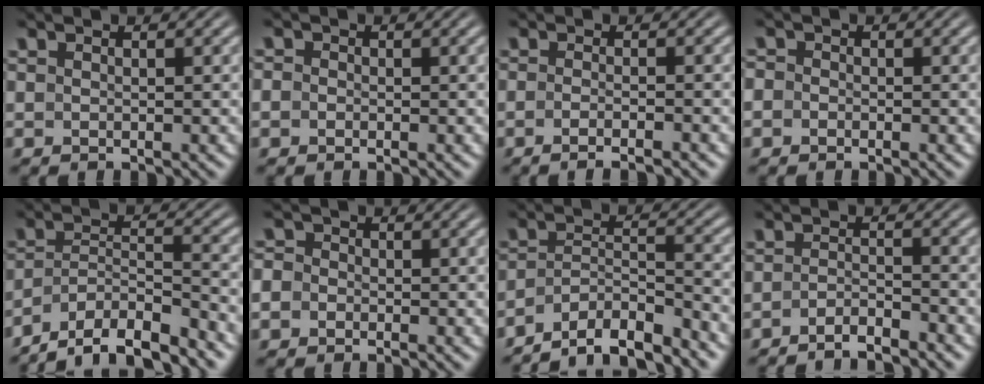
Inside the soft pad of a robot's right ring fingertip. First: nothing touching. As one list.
[{"total": 1.6, "force": [-0.5, 1.5, 0.4], "torque": [-0.017, -0.004, -0.012]}, {"total": 2.8, "force": [-2.4, -0.1, 1.4], "torque": [-0.025, 0.000, -0.041]}, {"total": 1.9, "force": [-0.7, 1.7, 0.4], "torque": [-0.020, -0.006, -0.016]}, {"total": 9.6, "force": [-6.9, 5.9, 3.1], "torque": [-0.070, -0.033, -0.115]}, {"total": 3.1, "force": [-0.8, 2.8, 0.8], "torque": [-0.032, -0.009, -0.019]}, {"total": 8.7, "force": [-6.8, 4.8, 2.6], "torque": [-0.064, -0.034, -0.109]}, {"total": 3.2, "force": [-3.0, 0.4, 0.8], "torque": [-0.019, -0.010, -0.050]}]